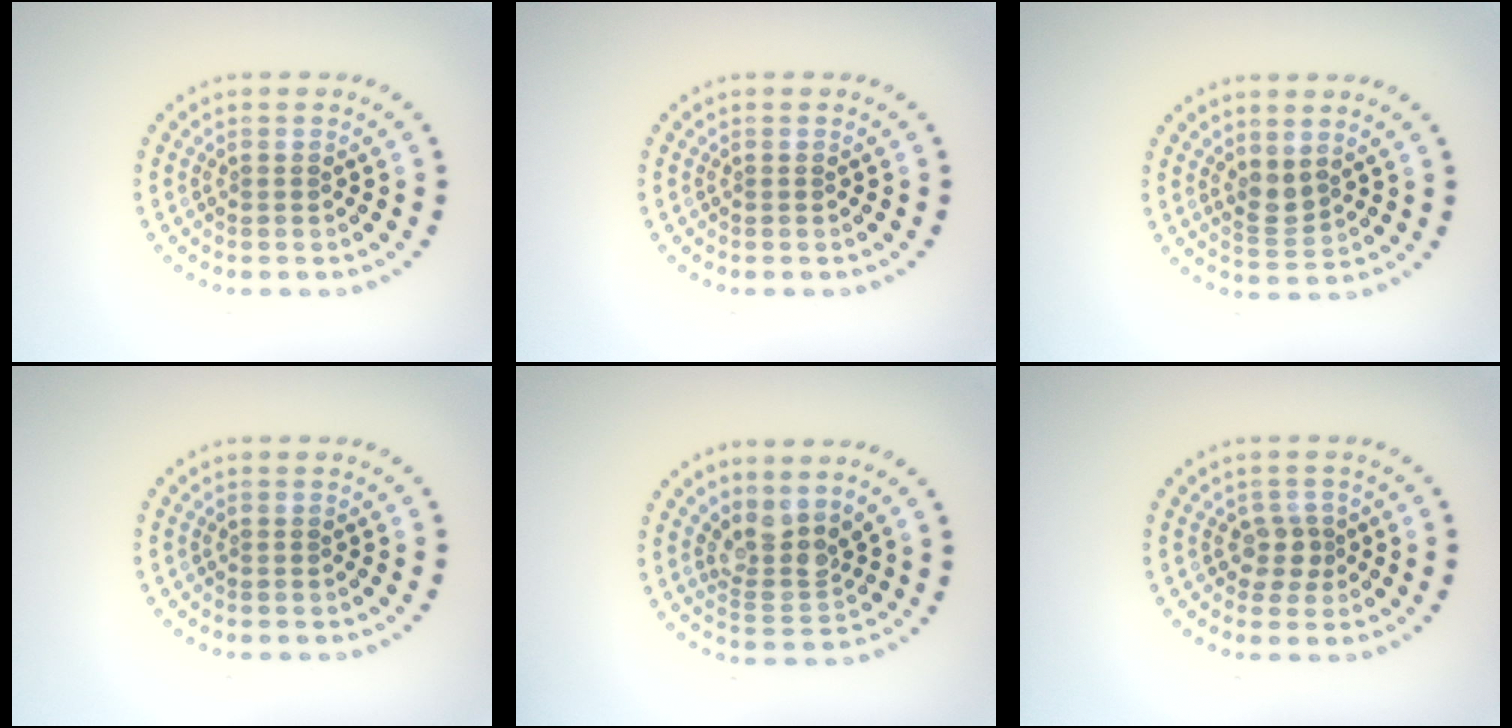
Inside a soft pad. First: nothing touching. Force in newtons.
{"total": 0.0}
{"total": 1.8, "press": 1.5, "slide": 1.0}
{"total": 0.0}
{"total": 3.4, "press": 2.6, "slide": 2.2}
{"total": 1.9, "press": 1.6, "slide": 0.9}